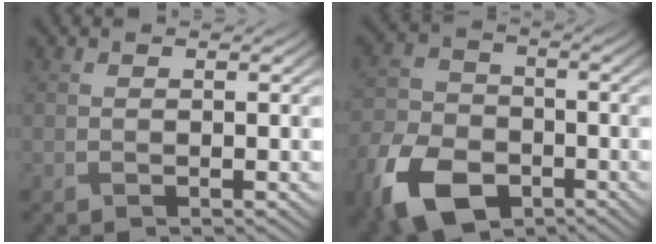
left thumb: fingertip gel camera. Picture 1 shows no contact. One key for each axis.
{"total": 12.2, "fx": -6.8, "fy": 7.5, "fz": 6.8, "tx": -0.176, "ty": -0.040, "tz": -0.134}